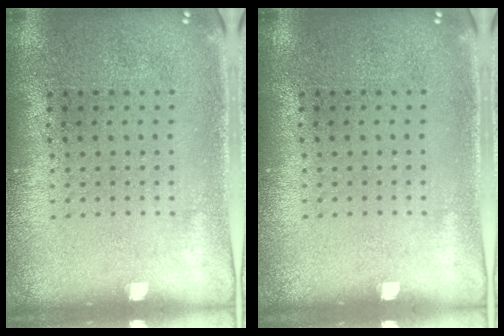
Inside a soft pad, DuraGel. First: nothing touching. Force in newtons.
{"total": 0.0}